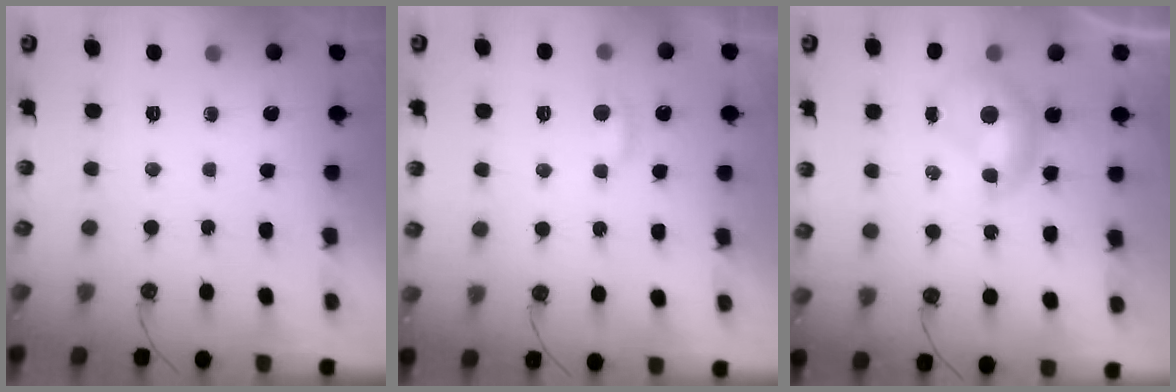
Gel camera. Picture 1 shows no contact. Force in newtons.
{"total": 1.2, "press": 1.0, "slide": 0.7}
{"total": 0.0}